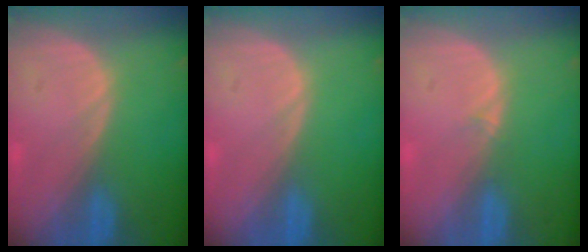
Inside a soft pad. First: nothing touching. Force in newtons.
{"total": 0.0}
{"total": 0.9, "press": 0.5, "slide": 0.7}